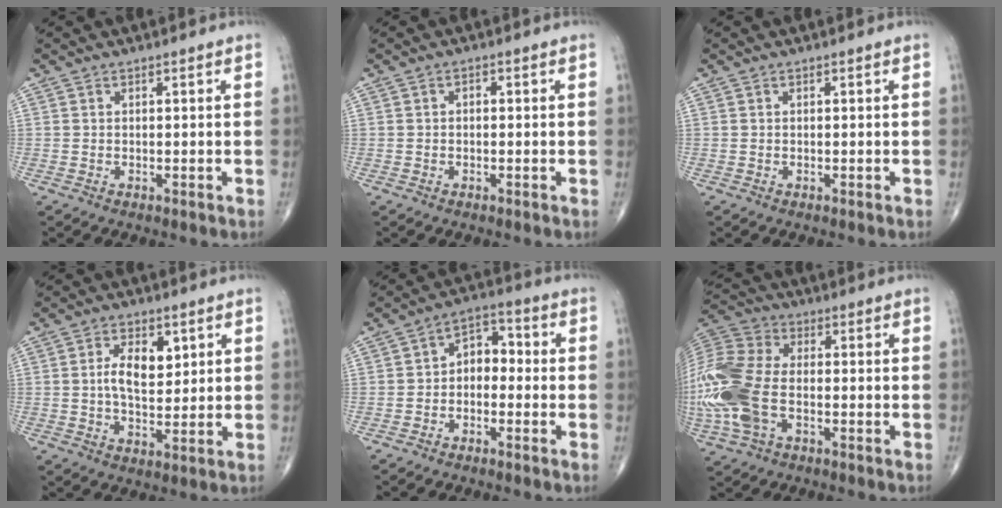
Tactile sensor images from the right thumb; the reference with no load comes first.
{"total": 1.0, "force": [0.0, 0.7, 0.8], "torque": [-0.011, 0.005, -0.003]}
{"total": 0.0}
{"total": 7.6, "force": [1.9, 4.3, 6.0], "torque": [-0.085, -0.009, 0.032]}
{"total": 6.3, "force": [-0.9, 4.4, 4.4], "torque": [-0.044, 0.034, -0.032]}
{"total": 19.2, "force": [-3.8, 11.0, 15.2], "torque": [-0.384, 0.012, -0.072]}